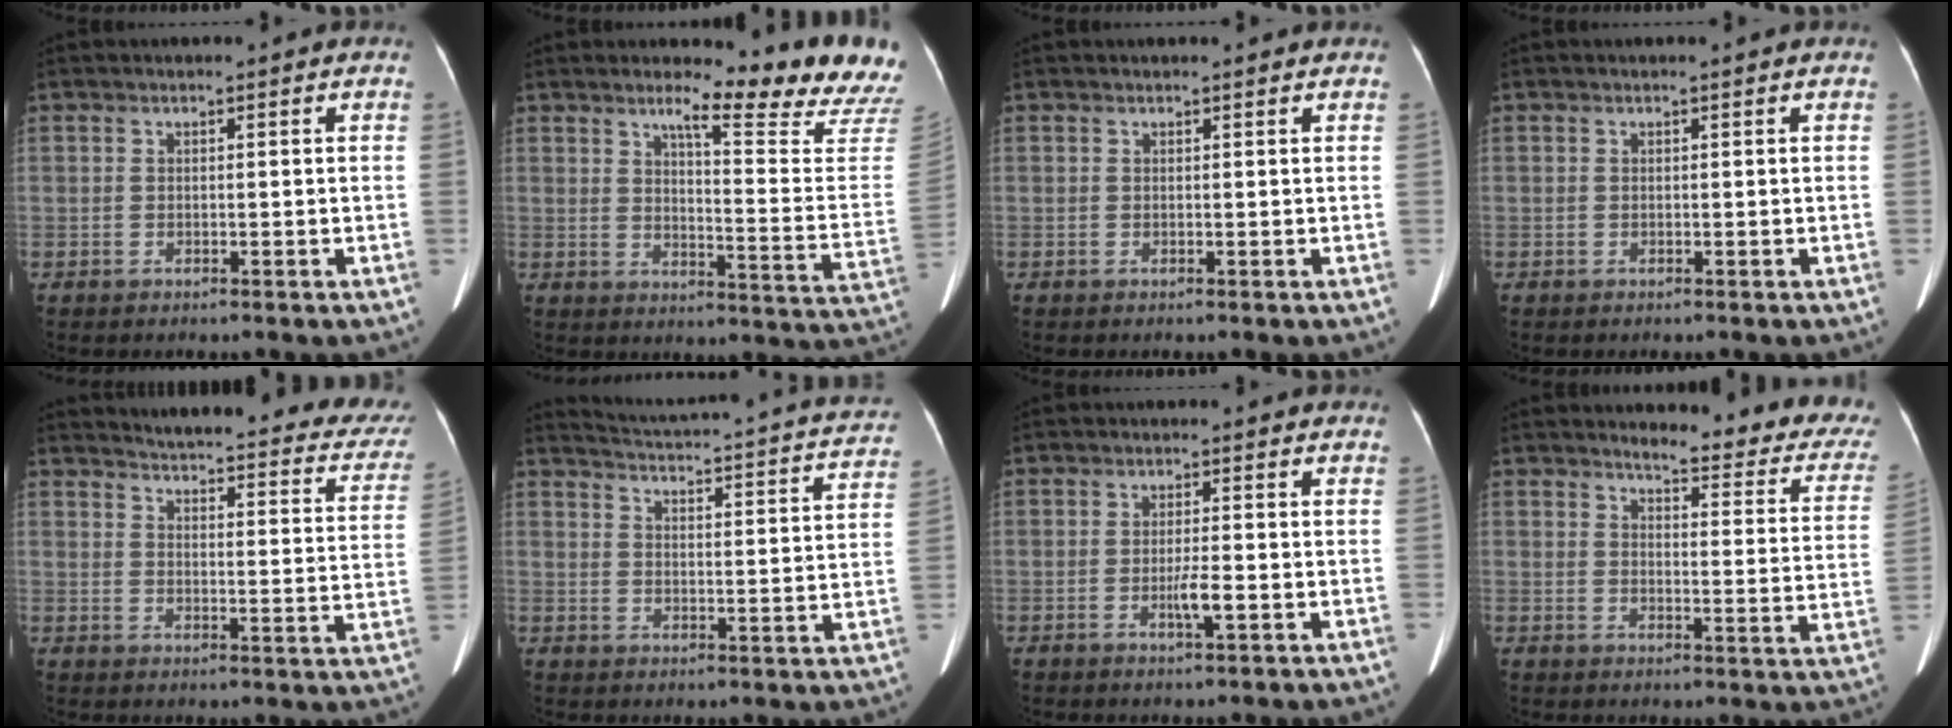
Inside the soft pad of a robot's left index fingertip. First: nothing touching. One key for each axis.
{"total": 15.7, "fx": 14.3, "fy": -0.9, "fz": 6.4, "tx": -0.093, "ty": -0.106, "tz": 0.166}
{"total": 1.1, "fx": 1.1, "fy": 0.2, "fz": 0.2, "tx": -0.013, "ty": 0.009, "tz": 0.012}
{"total": 0.0}
{"total": 25.5, "fx": 23.4, "fy": 5.0, "fz": 8.9, "tx": -0.112, "ty": -0.068, "tz": 0.255}
{"total": 22.4, "fx": 20.9, "fy": 2.6, "fz": 7.7, "tx": -0.119, "ty": -0.044, "tz": 0.247}
{"total": 2.7, "fx": -1.0, "fy": 0.1, "fz": 2.5, "tx": -0.049, "ty": -0.004, "tz": -0.016}
{"total": 16.4, "fx": 15.1, "fy": 2.8, "fz": 5.8, "tx": -0.044, "ty": -0.072, "tz": 0.149}